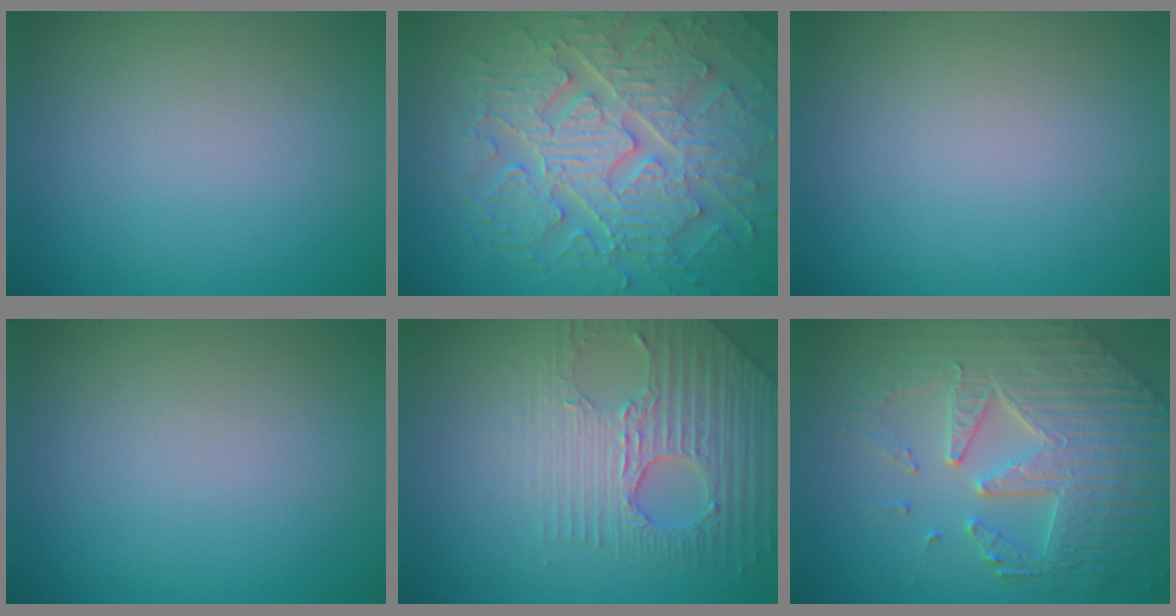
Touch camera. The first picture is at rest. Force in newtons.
{"total": 9.2, "press": 6.7, "slide": 6.2}
{"total": 0.0}
{"total": 0.0}
{"total": 4.1, "press": 3.9, "slide": 1.1}
{"total": 7.4, "press": 5.8, "slide": 4.6}